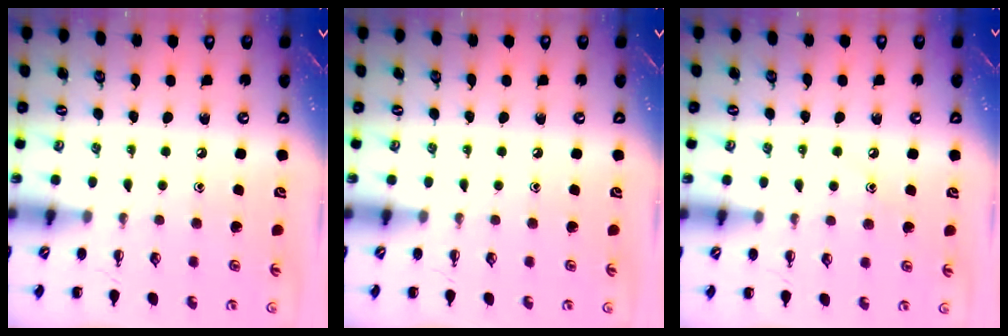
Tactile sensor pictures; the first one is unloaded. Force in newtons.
{"total": 0.0}
{"total": 7.3, "press": 7.1, "slide": 1.5}